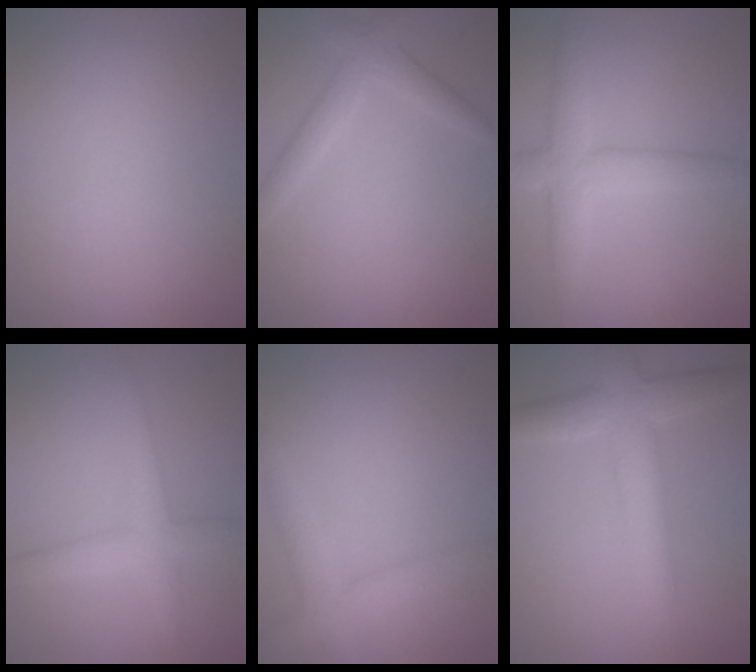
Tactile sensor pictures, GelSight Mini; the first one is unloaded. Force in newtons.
{"total": 2.6, "press": 2.6, "slide": 0.1}
{"total": 4.4, "press": 4.4, "slide": 0.1}
{"total": 2.9, "press": 2.9, "slide": 0.1}
{"total": 3.9, "press": 3.9, "slide": 0.3}
{"total": 5.1, "press": 5.1, "slide": 0.2}